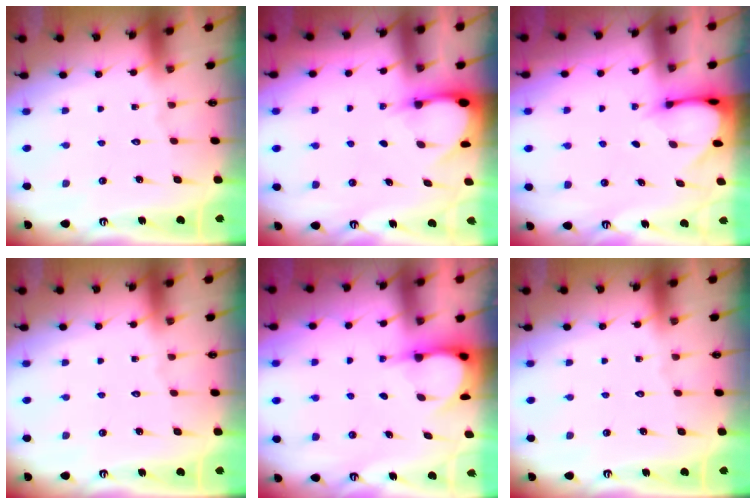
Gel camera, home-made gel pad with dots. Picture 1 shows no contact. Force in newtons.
{"total": 3.0, "press": 3.0, "slide": 0.4}
{"total": 2.8, "press": 2.8, "slide": 0.2}
{"total": 0.0}
{"total": 4.0, "press": 4.0, "slide": 0.3}
{"total": 0.0}